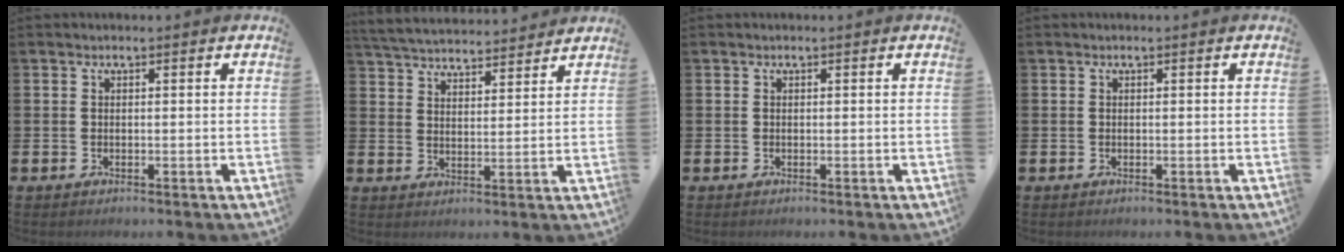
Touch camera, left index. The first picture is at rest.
{"total": 5.0, "force": [4.9, 0.6, 0.3], "torque": [-0.033, -0.028, 0.089]}
{"total": 0.0}
{"total": 0.0}